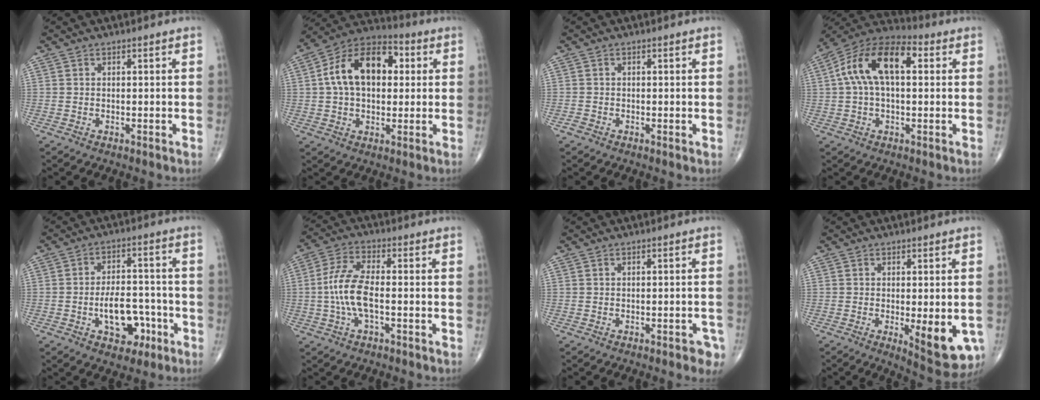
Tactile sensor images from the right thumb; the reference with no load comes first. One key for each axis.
{"total": 16.4, "fx": 2.8, "fy": 10.3, "fz": 12.4, "tx": -0.188, "ty": 0.026, "tz": 0.038}
{"total": 1.0, "fx": -0.5, "fy": 0.6, "fz": 0.6, "tx": -0.007, "ty": -0.002, "tz": -0.012}
{"total": 14.9, "fx": 2.9, "fy": 7.9, "fz": 12.3, "tx": -0.227, "ty": 0.039, "tz": 0.042}
{"total": 10.1, "fx": -3.7, "fy": 6.1, "fz": 7.2, "tx": -0.085, "ty": 0.036, "tz": -0.050}
{"total": 8.9, "fx": -1.4, "fy": 3.5, "fz": 8.1, "tx": -0.185, "ty": 0.022, "tz": -0.029}
{"total": 3.5, "fx": -2.1, "fy": 1.4, "fz": 2.4, "tx": -0.018, "ty": 0.009, "tz": -0.024}
{"total": 10.3, "fx": -2.5, "fy": 3.6, "fz": 9.4, "tx": -0.116, "ty": -0.022, "tz": -0.027}